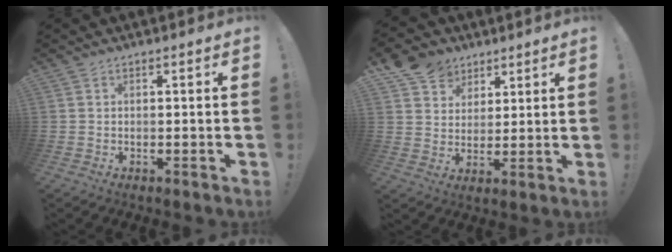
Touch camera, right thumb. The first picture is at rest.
{"total": 10.0, "force": [6.0, 7.7, 2.2], "torque": [-0.026, -0.039, 0.119]}